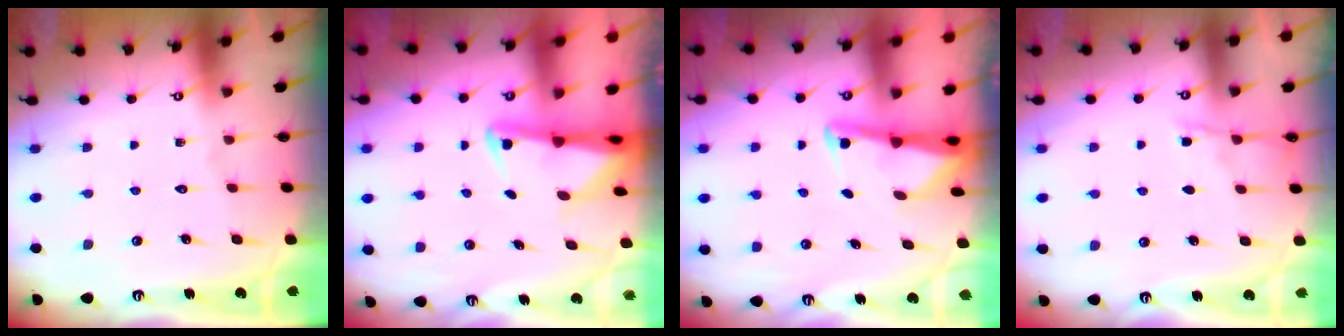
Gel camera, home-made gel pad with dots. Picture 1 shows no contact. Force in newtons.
{"total": 2.7, "press": 2.6, "slide": 0.6}
{"total": 3.0, "press": 3.0, "slide": 0.3}
{"total": 5.5, "press": 5.5, "slide": 0.6}